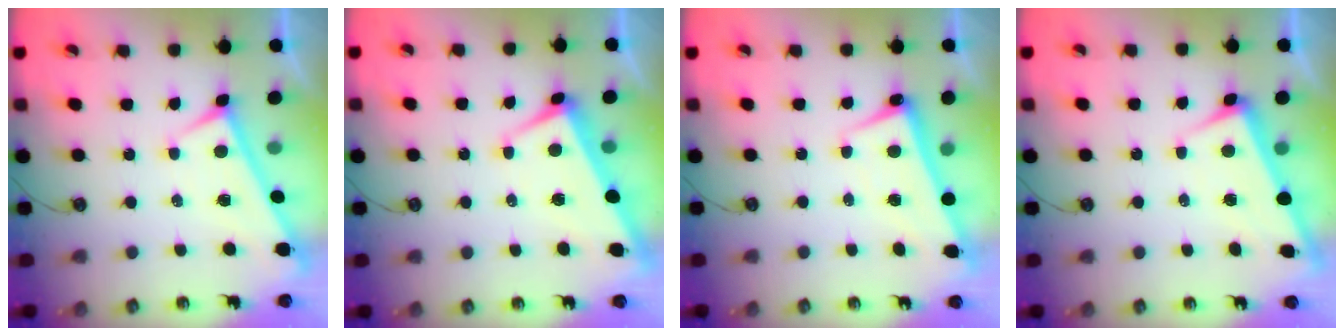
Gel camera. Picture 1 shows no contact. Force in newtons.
{"total": 1.7, "press": 1.4, "slide": 1.0}
{"total": 2.7, "press": 2.6, "slide": 0.6}
{"total": 2.0, "press": 1.9, "slide": 0.6}